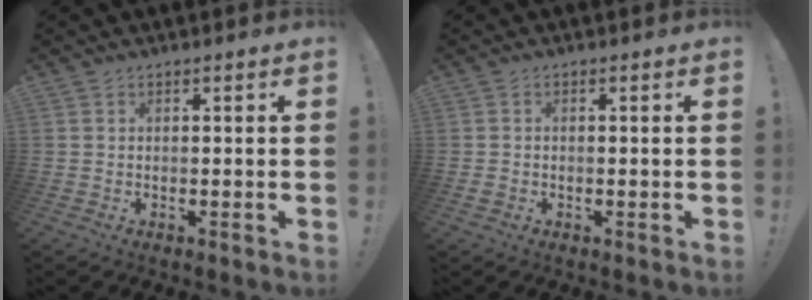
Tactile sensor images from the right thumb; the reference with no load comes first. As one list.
[{"total": 1.1, "force": [-0.3, 0.9, 0.6], "torque": [-0.008, 0.003, -0.006]}]